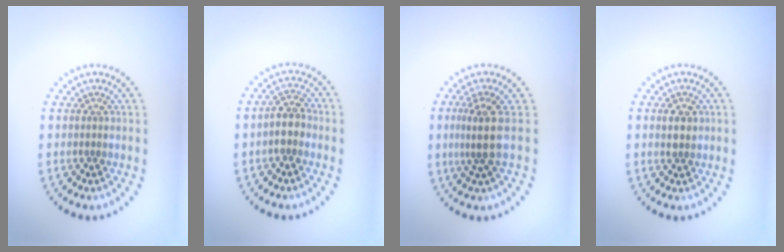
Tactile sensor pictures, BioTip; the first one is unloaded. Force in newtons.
{"total": 2.4, "press": 2.1, "slide": 1.2}
{"total": 2.8, "press": 2.0, "slide": 1.9}
{"total": 1.5, "press": 1.5, "slide": 0.2}